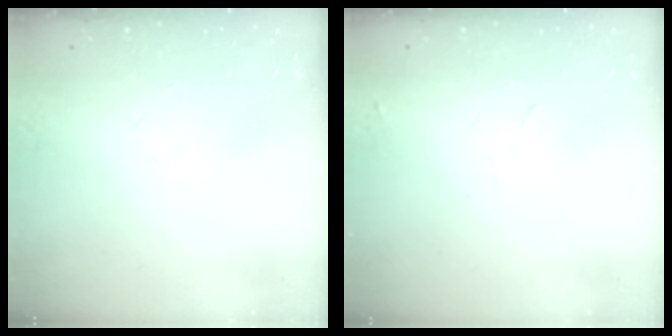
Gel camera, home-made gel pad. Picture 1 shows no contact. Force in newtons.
{"total": 4.3, "press": 4.3, "slide": 0.7}